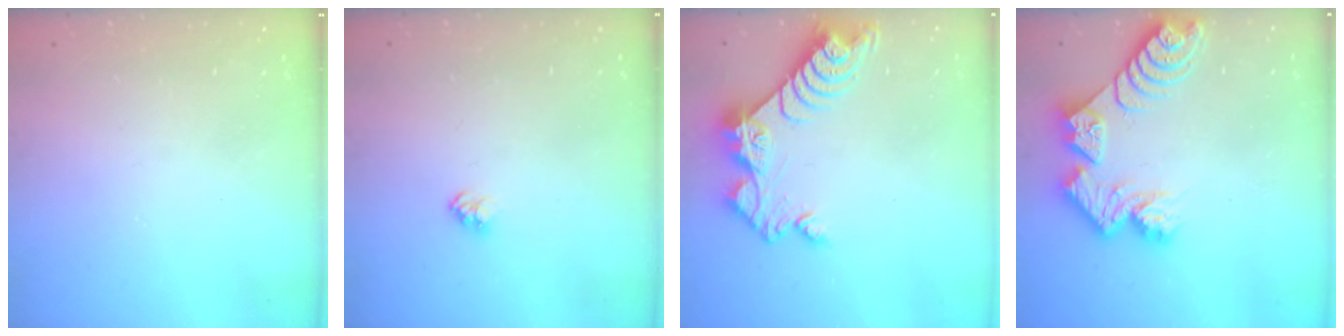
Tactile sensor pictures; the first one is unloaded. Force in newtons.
{"total": 2.3, "press": 2.3, "slide": 0.3}
{"total": 10.1, "press": 10.0, "slide": 1.0}
{"total": 11.8, "press": 11.8, "slide": 1.2}